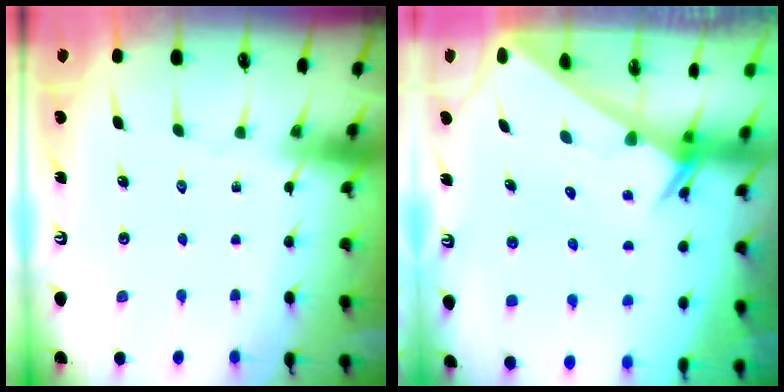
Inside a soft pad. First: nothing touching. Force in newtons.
{"total": 2.3, "press": 2.3, "slide": 0.1}